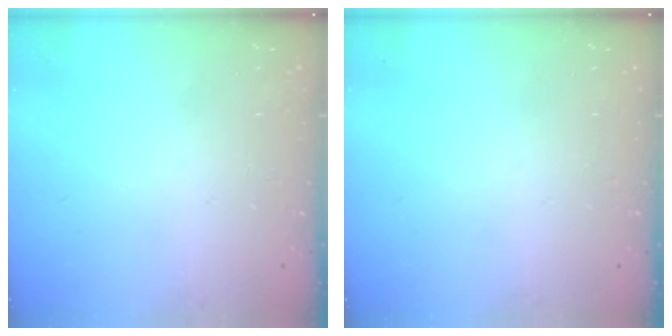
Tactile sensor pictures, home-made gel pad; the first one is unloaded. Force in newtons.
{"total": 0.0}